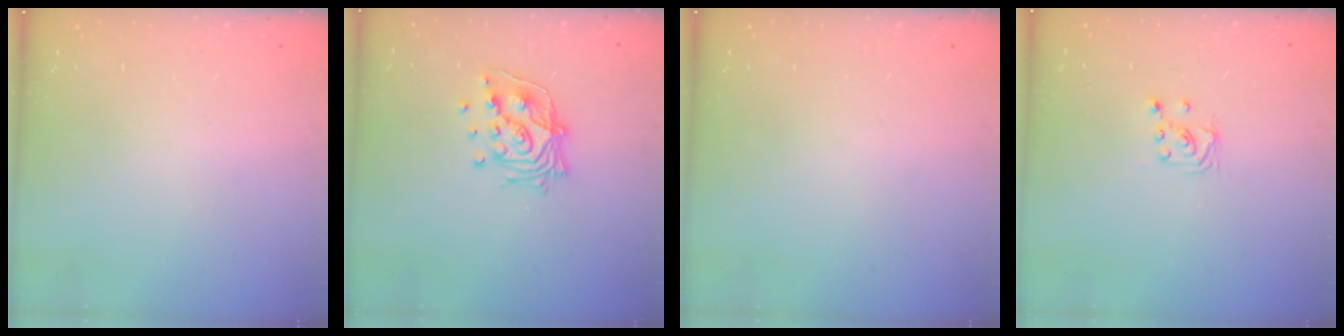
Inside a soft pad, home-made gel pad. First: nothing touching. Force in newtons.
{"total": 14.4, "press": 14.4, "slide": 1.1}
{"total": 0.0}
{"total": 2.0, "press": 2.0, "slide": 0.2}